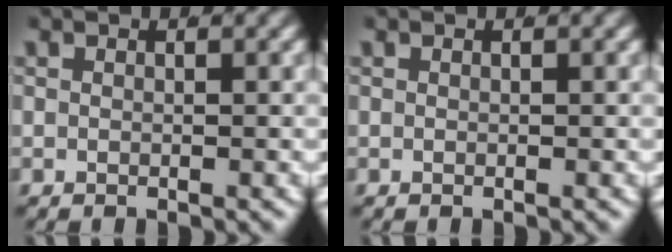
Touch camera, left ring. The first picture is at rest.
{"total": 0.0}